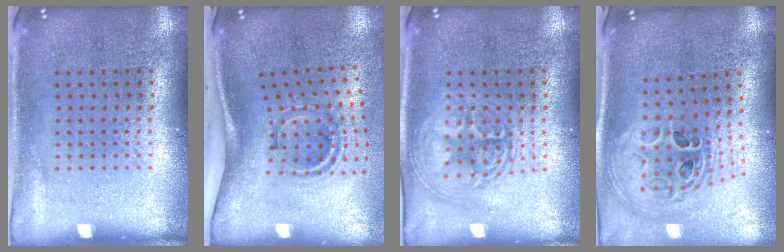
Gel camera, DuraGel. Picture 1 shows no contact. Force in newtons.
{"total": 2.0, "press": 1.2, "slide": 1.7}
{"total": 3.0, "press": 3.0, "slide": 0.4}
{"total": 1.8, "press": 1.5, "slide": 1.0}